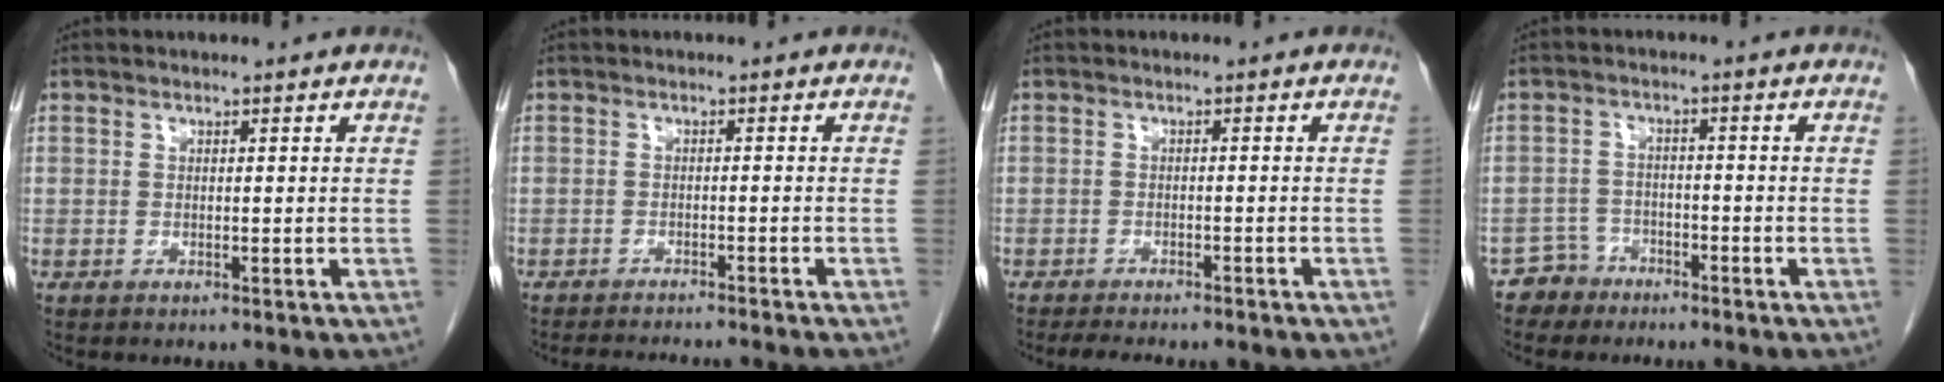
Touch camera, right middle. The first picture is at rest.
{"total": 4.5, "force": [-3.8, -0.6, 2.2], "torque": [-0.018, -0.006, -0.057]}
{"total": 8.5, "force": [-7.1, 1.9, 4.3], "torque": [-0.056, -0.004, -0.090]}
{"total": 3.5, "force": [-2.7, 2.2, -0.6], "torque": [0.010, 0.009, -0.051]}